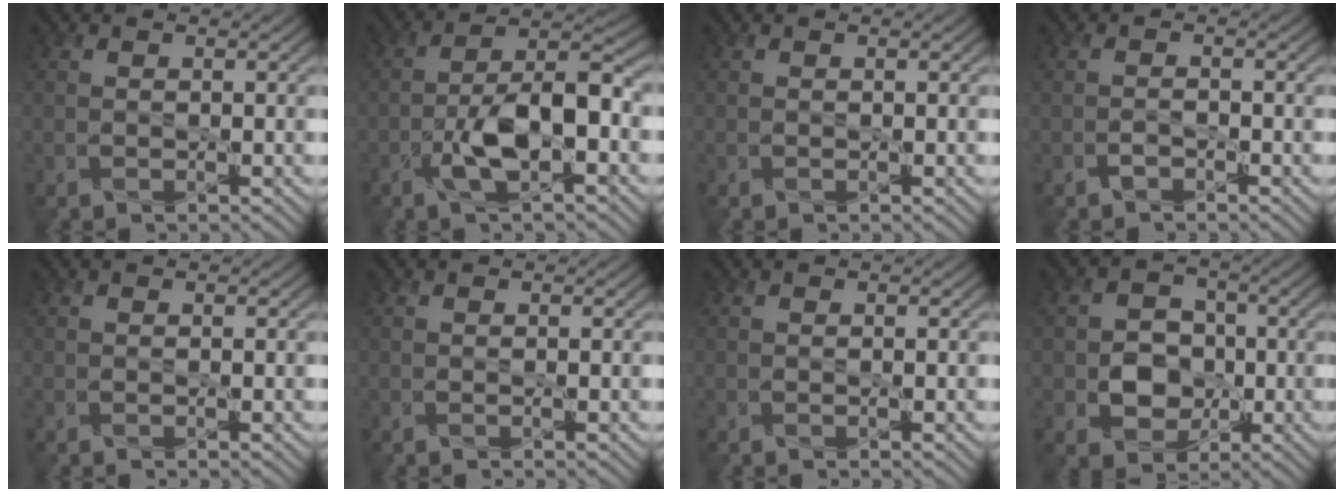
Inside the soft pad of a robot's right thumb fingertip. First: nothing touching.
{"total": 8.4, "force": [-3.1, 3.2, 7.1], "torque": [-0.127, 0.016, -0.060]}
{"total": 0.0}
{"total": 1.1, "force": [-0.9, 0.4, 0.3], "torque": [-0.006, 0.002, -0.016]}
{"total": 0.0}
{"total": 0.0}
{"total": 0.0}
{"total": 5.3, "force": [-1.1, 4.6, 2.4], "torque": [-0.043, -0.001, -0.030]}